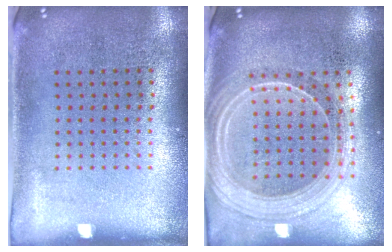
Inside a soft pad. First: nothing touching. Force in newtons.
{"total": 2.2, "press": 2.0, "slide": 1.1}